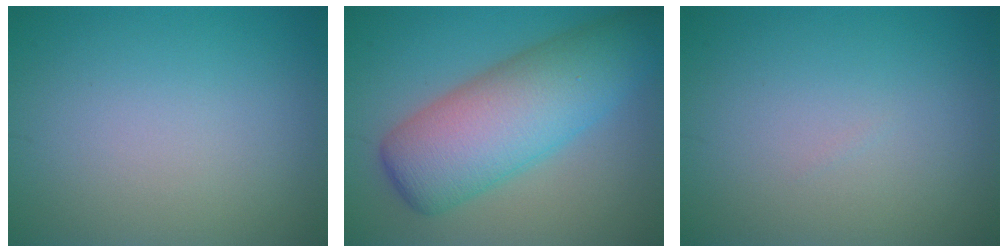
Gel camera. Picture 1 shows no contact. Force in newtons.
{"total": 9.4, "press": 9.4, "slide": 0.1}
{"total": 0.0}